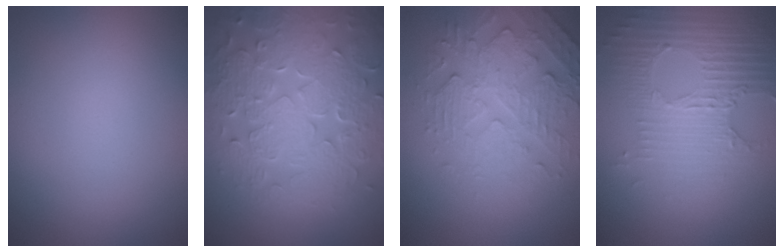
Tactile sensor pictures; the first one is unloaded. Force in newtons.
{"total": 8.4, "press": 6.1, "slide": 5.8}
{"total": 4.8, "press": 3.8, "slide": 3.0}
{"total": 5.3, "press": 3.3, "slide": 4.1}